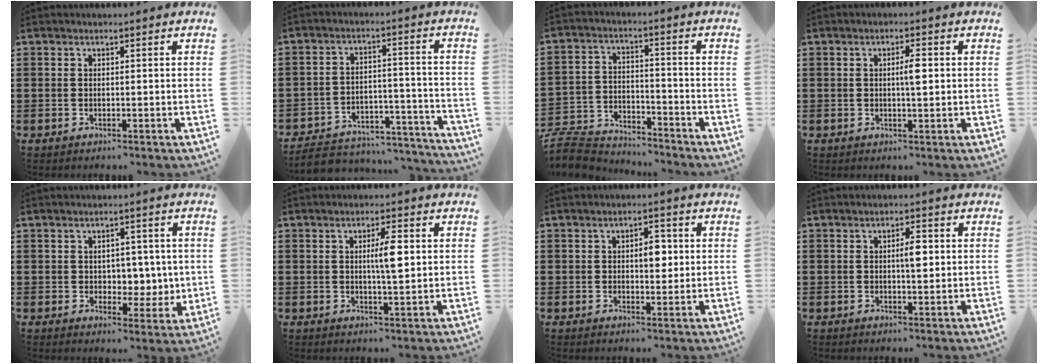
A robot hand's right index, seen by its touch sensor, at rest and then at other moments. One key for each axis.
{"total": 5.5, "fx": -5.1, "fy": 1.4, "fz": 1.4, "tx": -0.028, "ty": 0.009, "tz": -0.102}
{"total": 7.1, "fx": -6.9, "fy": 1.4, "fz": 0.9, "tx": -0.034, "ty": 0.012, "tz": -0.142}
{"total": 2.9, "fx": 0.4, "fy": 0.7, "fz": 2.8, "tx": -0.046, "ty": -0.002, "tz": 0.002}
{"total": 4.5, "fx": 1.0, "fy": 3.7, "fz": 2.4, "tx": -0.038, "ty": 0.001, "tz": 0.012}
{"total": 5.0, "fx": 0.8, "fy": 1.1, "fz": 4.8, "tx": -0.093, "ty": 0.006, "tz": 0.011}
{"total": 4.2, "fx": 0.6, "fy": 2.2, "fz": 3.5, "tx": -0.048, "ty": 0.002, "tz": 0.002}
{"total": 3.4, "fx": 0.5, "fy": 1.1, "fz": 3.2, "tx": -0.054, "ty": 0.003, "tz": 0.003}